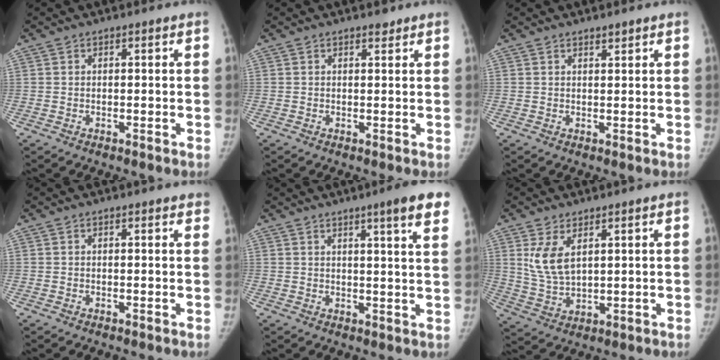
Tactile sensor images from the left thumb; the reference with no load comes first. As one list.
[{"total": 0.9, "force": [0.8, 0.4, 0.3], "torque": [0.000, -0.005, 0.011]}, {"total": 1.0, "force": [0.9, 0.2, 0.4], "torque": [0.000, -0.006, 0.016]}, {"total": 1.6, "force": [1.3, 0.3, 0.8], "torque": [-0.005, 0.003, 0.013]}, {"total": 9.7, "force": [6.2, 0.4, 7.4], "torque": [-0.083, -0.024, 0.067]}, {"total": 7.0, "force": [3.0, 3.5, 5.3], "torque": [-0.093, -0.015, 0.071]}]